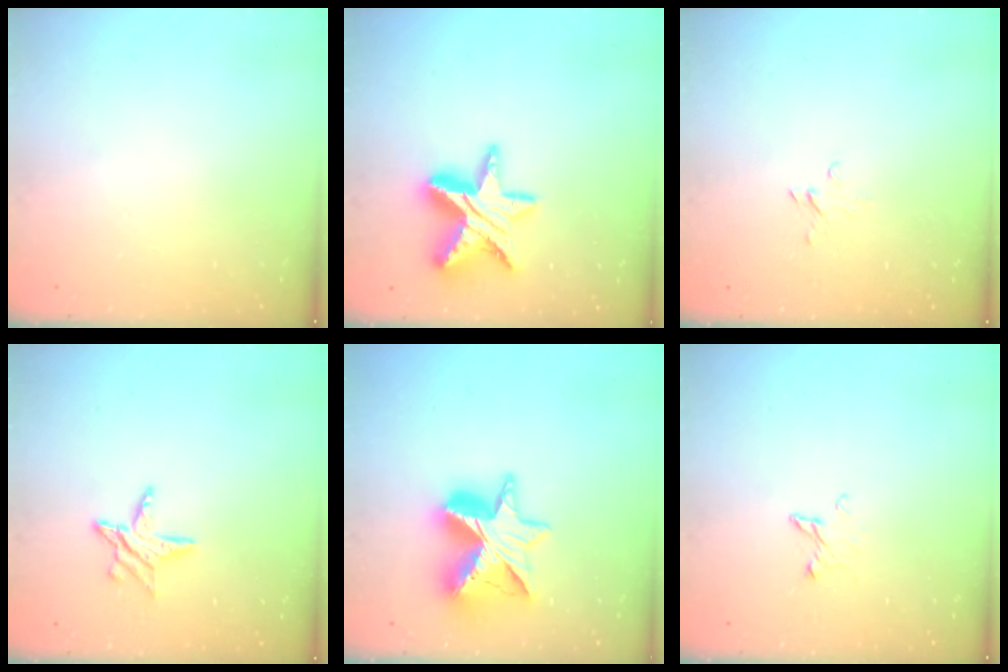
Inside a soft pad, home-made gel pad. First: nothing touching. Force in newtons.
{"total": 15.7, "press": 15.7, "slide": 1.2}
{"total": 2.2, "press": 2.2, "slide": 0.2}
{"total": 7.8, "press": 7.8, "slide": 0.4}
{"total": 14.6, "press": 14.6, "slide": 1.3}
{"total": 3.6, "press": 3.6, "slide": 0.3}